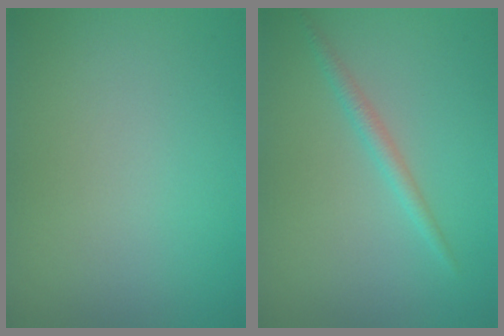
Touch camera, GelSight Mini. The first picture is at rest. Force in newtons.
{"total": 1.5, "press": 1.5, "slide": 0.1}